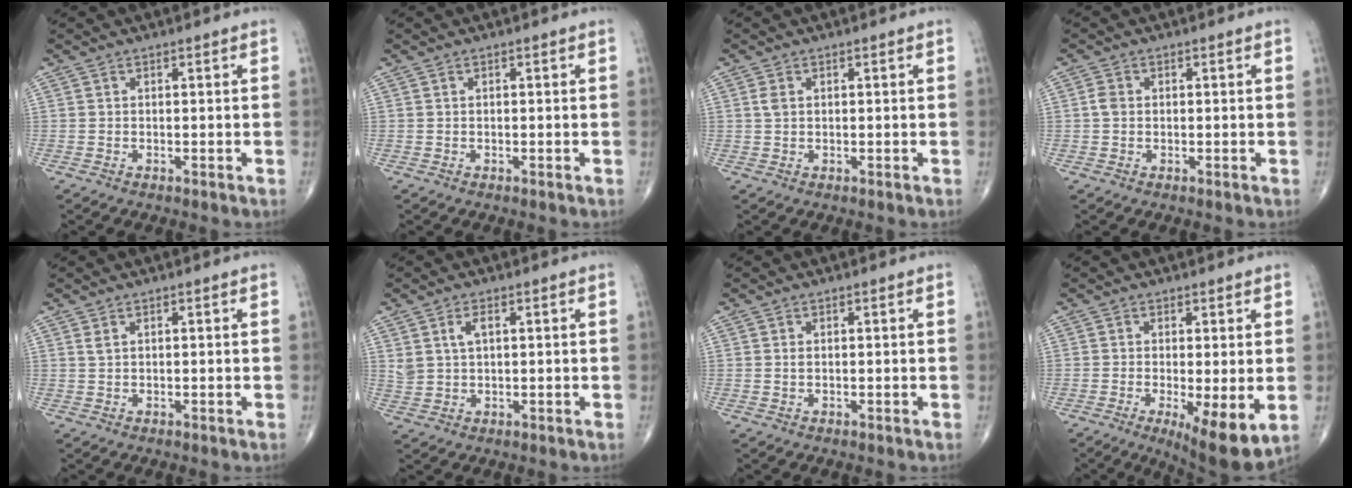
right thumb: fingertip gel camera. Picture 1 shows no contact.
{"total": 0.0}
{"total": 1.5, "force": [0.4, 1.0, 1.0], "torque": [-0.022, 0.002, 0.010]}
{"total": 1.7, "force": [0.0, 1.4, 1.0], "torque": [-0.019, 0.002, -0.001]}
{"total": 0.8, "force": [0.5, 0.3, 0.6], "torque": [-0.012, 0.006, 0.013]}
{"total": 3.8, "force": [1.5, 2.0, 2.9], "torque": [-0.055, -0.002, 0.034]}
{"total": 0.6, "force": [0.2, 0.3, 0.5], "torque": [-0.011, 0.000, 0.004]}
{"total": 9.7, "force": [-2.2, 2.8, 9.0], "torque": [-0.137, -0.026, -0.030]}